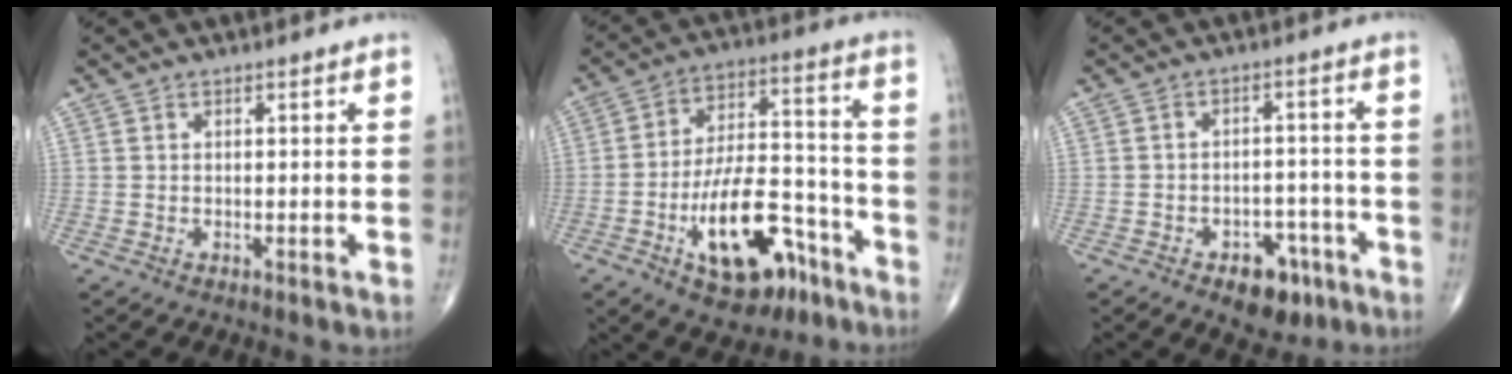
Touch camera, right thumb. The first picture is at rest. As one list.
[{"total": 18.3, "force": [-8.8, 8.8, 13.3], "torque": [-0.194, 0.068, -0.134]}, {"total": 7.7, "force": [-4.4, 4.8, 4.2], "torque": [-0.028, 0.035, -0.058]}]